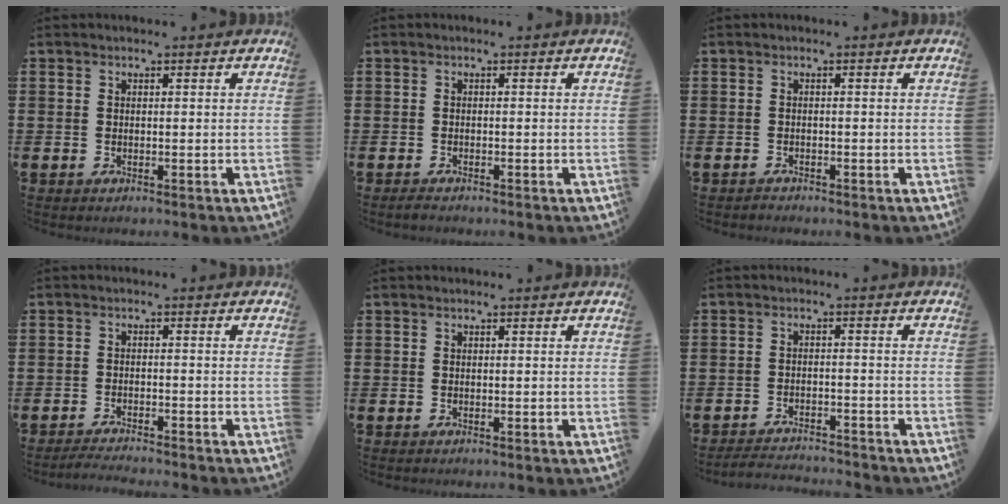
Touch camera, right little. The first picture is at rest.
{"total": 0.6, "force": [-0.5, 0.2, 0.3], "torque": [-0.008, -0.001, -0.011]}
{"total": 0.6, "force": [-0.5, 0.1, -0.1], "torque": [-0.001, -0.001, -0.012]}
{"total": 1.8, "force": [-1.7, -0.1, 0.3], "torque": [-0.007, 0.003, -0.034]}
{"total": 0.0}
{"total": 2.6, "force": [-2.6, 0.0, 0.0], "torque": [-0.005, 0.002, -0.056]}